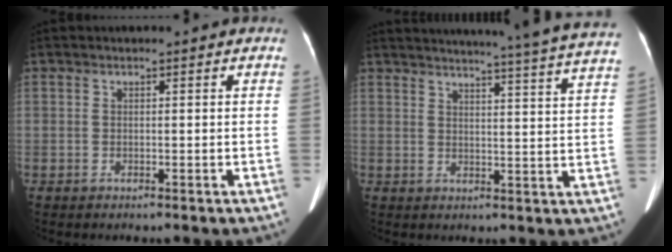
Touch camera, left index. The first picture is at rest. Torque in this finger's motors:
{"motor_torque": [0.46, -0.68, 0.13, 0.09]}